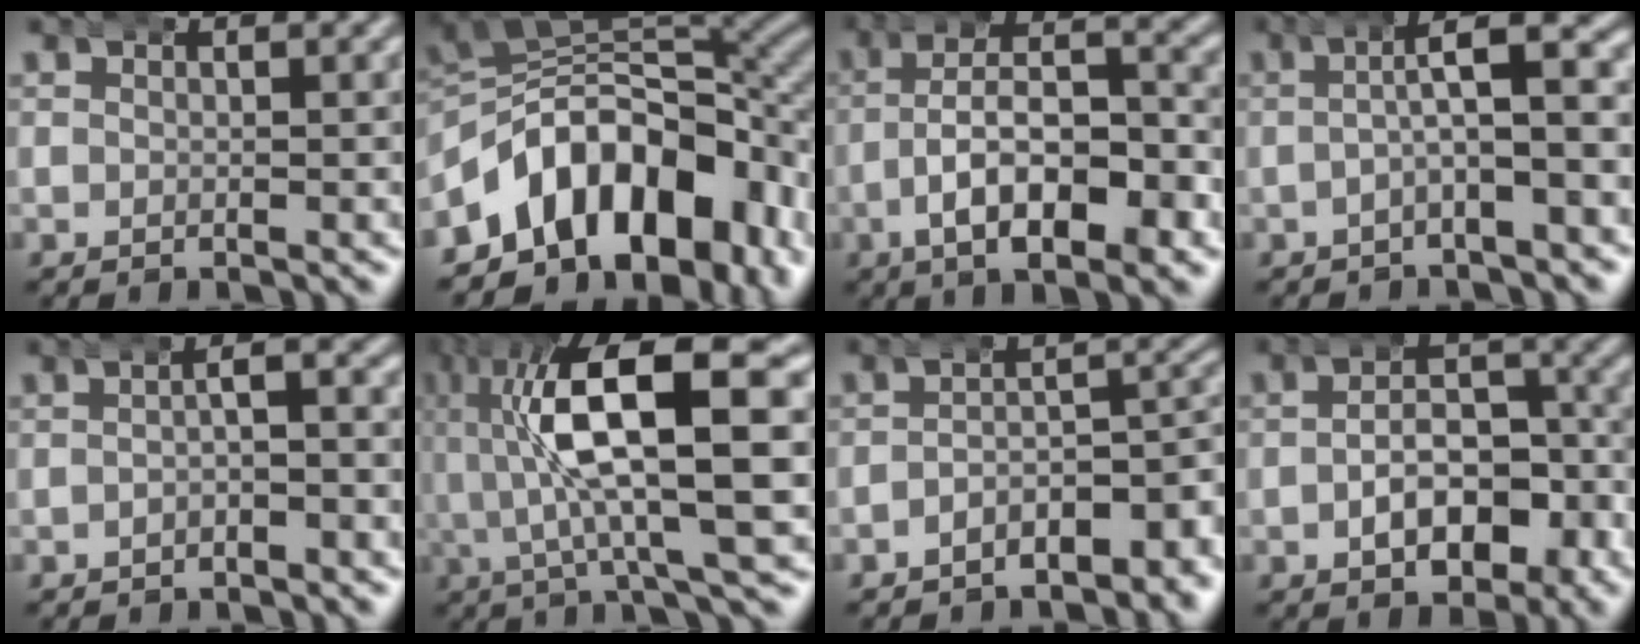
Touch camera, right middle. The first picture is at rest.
{"total": 19.0, "force": [-4.9, 13.3, 12.7], "torque": [-0.217, -0.027, -0.067]}
{"total": 7.3, "force": [-1.6, 3.1, 6.4], "torque": [-0.090, -0.003, -0.030]}
{"total": 5.2, "force": [-0.4, 1.5, 4.9], "torque": [-0.065, 0.006, -0.009]}
{"total": 2.2, "force": [-0.4, 0.7, 2.1], "torque": [-0.014, 0.008, -0.014]}
{"total": 13.8, "force": [3.0, 4.8, 12.6], "torque": [-0.207, 0.017, 0.044]}
{"total": 4.9, "force": [-2.7, 1.7, 3.8], "torque": [-0.037, -0.001, -0.045]}
{"total": 7.4, "force": [-3.0, 4.4, 5.1], "torque": [-0.051, -0.008, -0.043]}